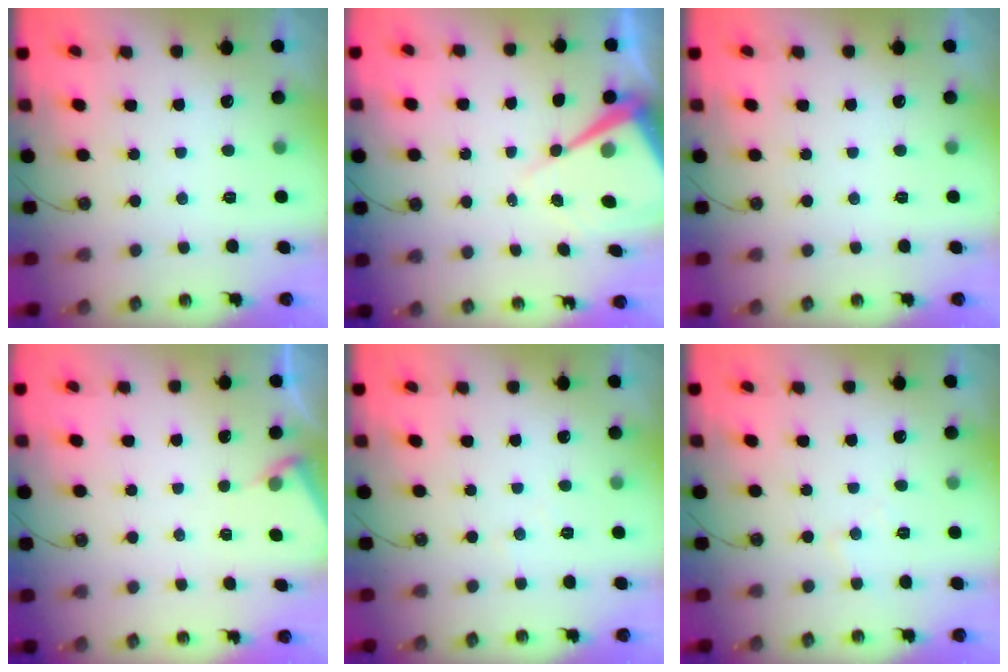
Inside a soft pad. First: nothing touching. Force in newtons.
{"total": 10.9, "press": 10.9, "slide": 0.8}
{"total": 0.0}
{"total": 3.4, "press": 3.4, "slide": 0.4}
{"total": 2.9, "press": 2.8, "slide": 0.7}
{"total": 4.4, "press": 4.3, "slide": 0.6}